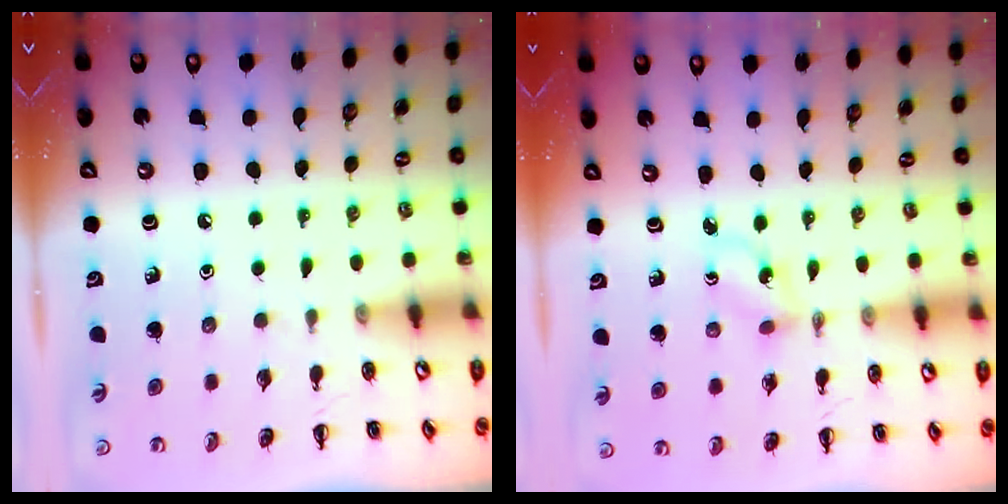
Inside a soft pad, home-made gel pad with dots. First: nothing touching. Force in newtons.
{"total": 1.0, "press": 0.9, "slide": 0.5}